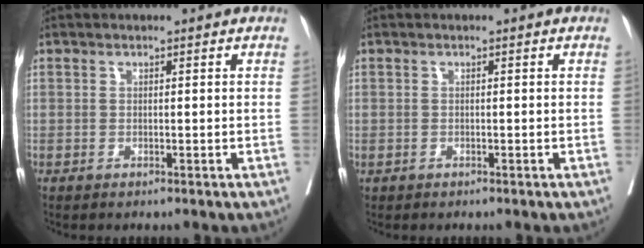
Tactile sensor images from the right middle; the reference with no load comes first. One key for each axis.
{"total": 0.0}